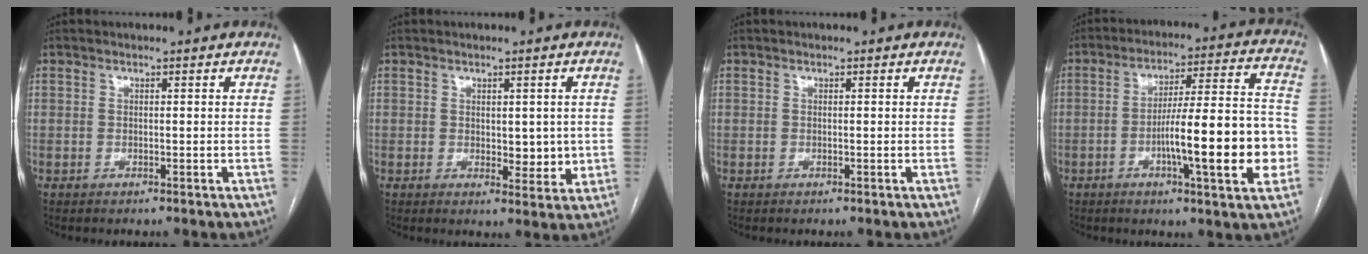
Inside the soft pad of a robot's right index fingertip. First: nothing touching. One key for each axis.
{"total": 4.5, "fx": 0.3, "fy": 2.4, "fz": 3.8, "tx": -0.043, "ty": -0.008, "tz": 0.011}
{"total": 0.0}
{"total": 17.0, "fx": -4.2, "fy": 1.6, "fz": 16.4, "tx": -0.243, "ty": 0.013, "tz": -0.061}